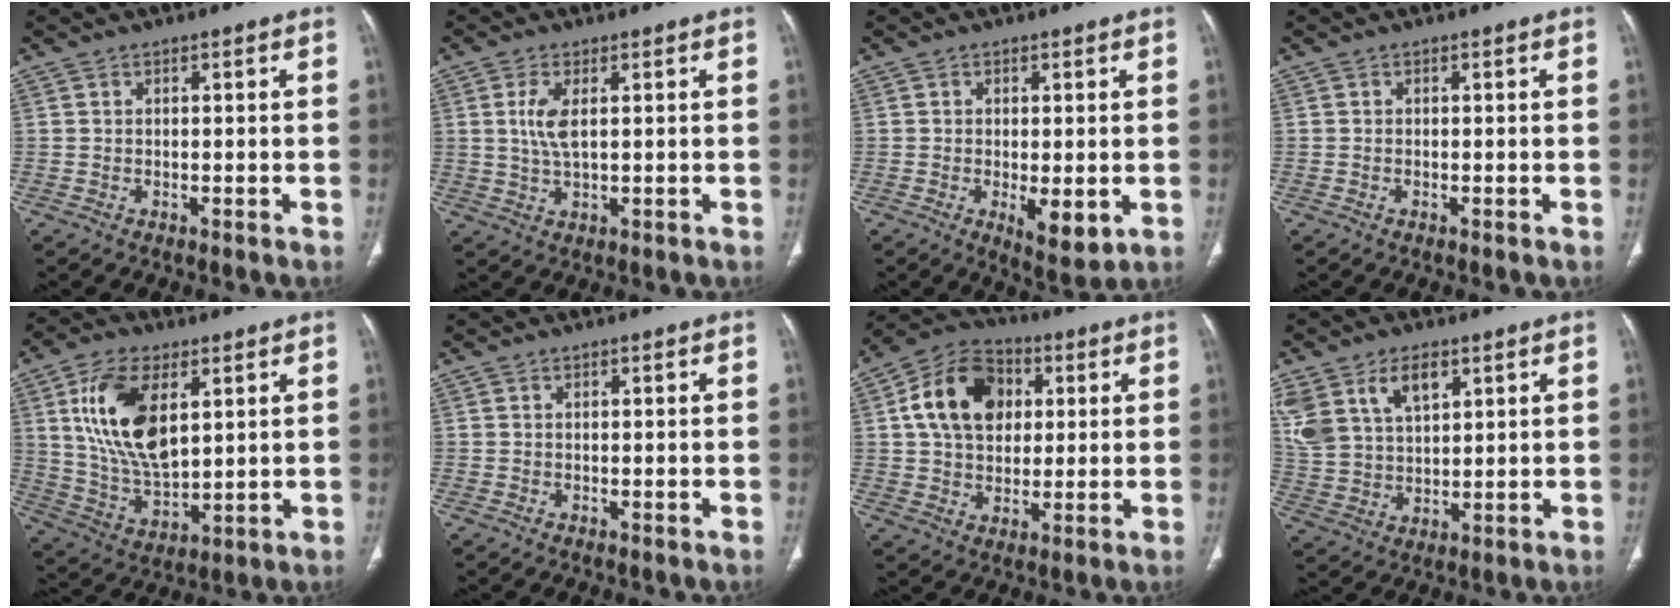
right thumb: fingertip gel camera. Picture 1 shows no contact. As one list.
[{"total": 4.9, "force": [1.1, 1.9, 4.3], "torque": [-0.100, -0.006, 0.027]}, {"total": 6.4, "force": [-1.4, 2.4, 5.7], "torque": [-0.083, -0.018, -0.013]}, {"total": 0.0}, {"total": 16.7, "force": [5.2, 8.7, 13.3], "torque": [-0.242, -0.019, 0.108]}, {"total": 0.0}, {"total": 15.2, "force": [3.4, 11.1, 9.7], "torque": [-0.142, 0.009, 0.051]}, {"total": 12.6, "force": [6.2, 7.4, 8.0], "torque": [-0.157, -0.013, 0.134]}]